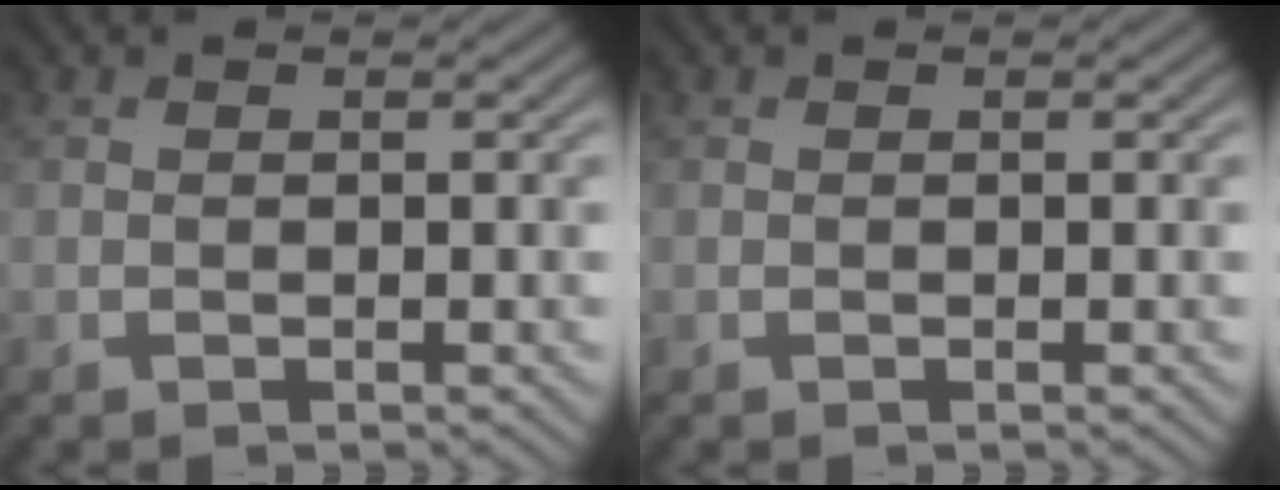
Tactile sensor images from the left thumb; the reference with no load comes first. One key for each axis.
{"total": 0.0}